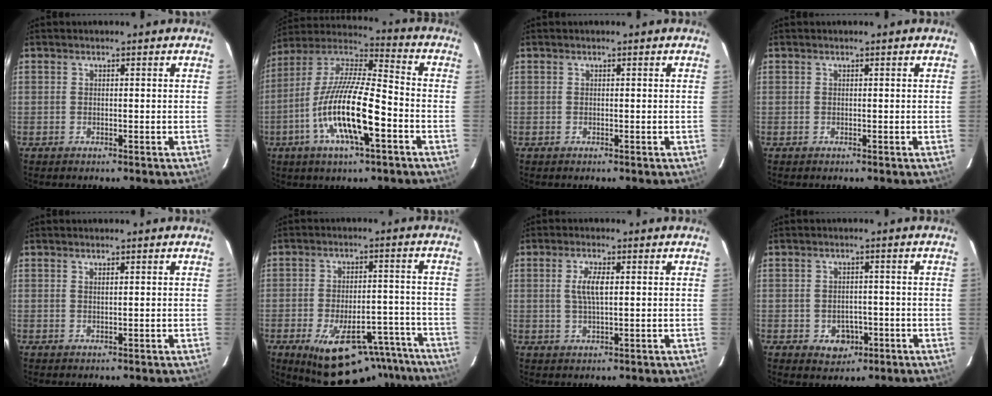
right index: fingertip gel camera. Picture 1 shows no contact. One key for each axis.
{"total": 18.1, "fx": -6.6, "fy": 4.4, "fz": 16.3, "tx": -0.317, "ty": -0.017, "tz": -0.130}
{"total": 0.0}
{"total": 0.0}
{"total": 0.8, "fx": 0.5, "fy": 0.1, "fz": 0.7, "tx": -0.013, "ty": 0.002, "tz": 0.010}
{"total": 20.0, "fx": -13.9, "fy": 9.0, "fz": 11.1, "tx": -0.175, "ty": 0.010, "tz": -0.165}
{"total": 4.2, "fx": 0.7, "fy": 1.2, "fz": 4.0, "tx": -0.077, "ty": 0.002, "tz": 0.015}
{"total": 4.8, "fx": -1.6, "fy": 4.1, "fz": 2.0, "tx": -0.046, "ty": 0.006, "tz": -0.006}